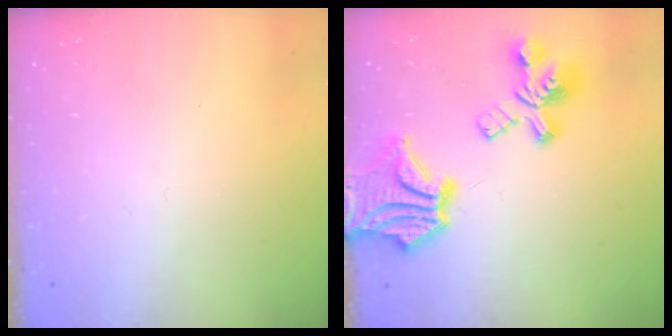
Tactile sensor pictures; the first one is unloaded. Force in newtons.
{"total": 15.6, "press": 15.0, "slide": 4.4}